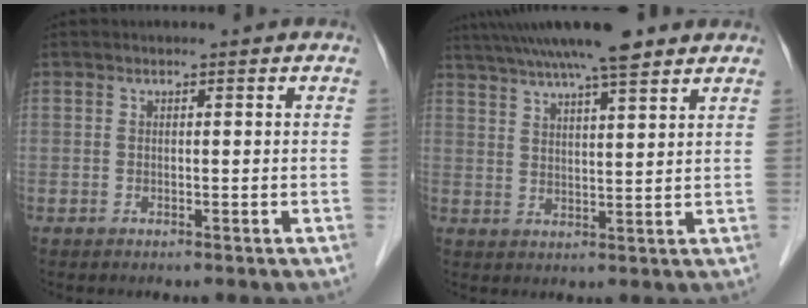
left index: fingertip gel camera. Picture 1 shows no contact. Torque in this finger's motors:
{"motor_torque": [0.31, -0.52, 0.82, 0.21]}